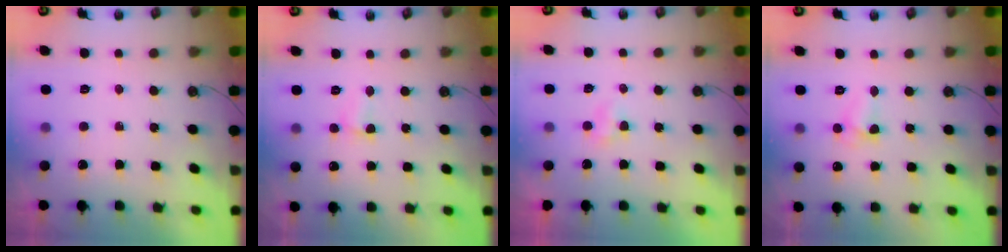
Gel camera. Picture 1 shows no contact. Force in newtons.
{"total": 1.8, "press": 1.7, "slide": 0.5}
{"total": 2.2, "press": 2.2, "slide": 0.3}
{"total": 4.7, "press": 4.6, "slide": 0.5}